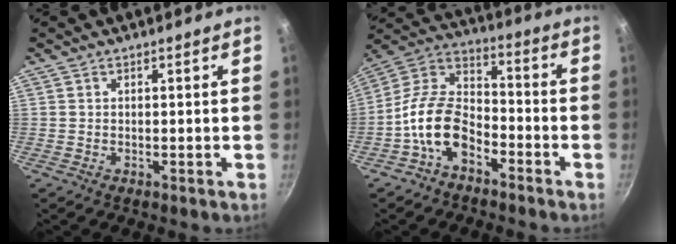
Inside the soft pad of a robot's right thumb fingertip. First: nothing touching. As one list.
[{"total": 12.6, "force": [-6.2, 7.7, 7.8], "torque": [-0.122, 0.065, -0.141]}]